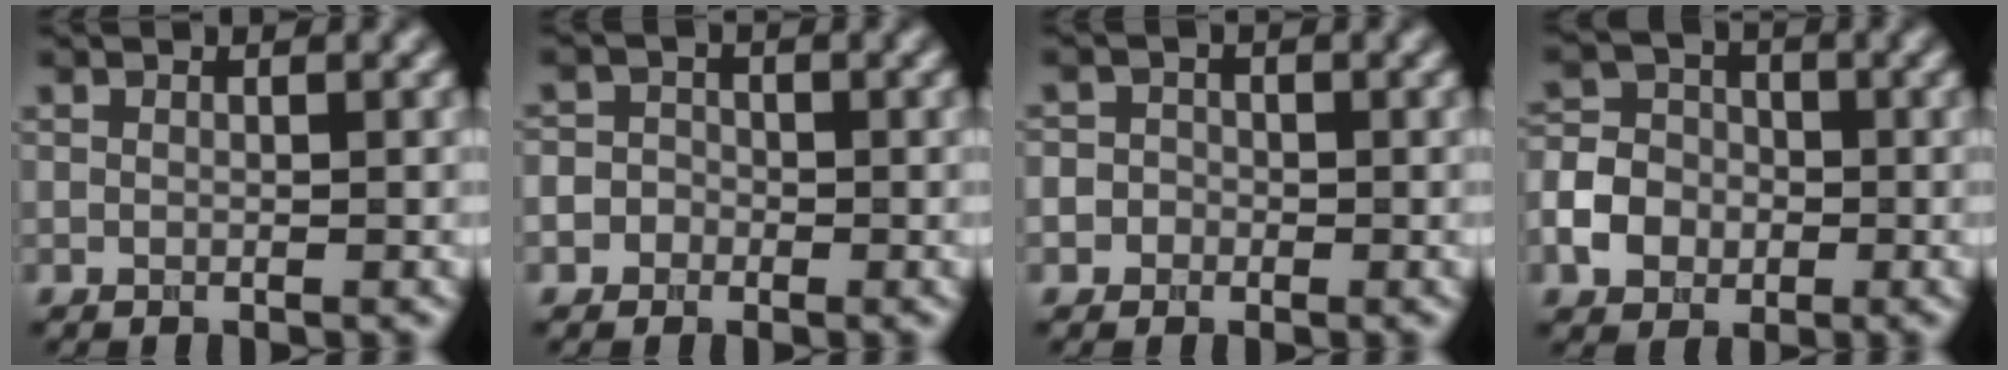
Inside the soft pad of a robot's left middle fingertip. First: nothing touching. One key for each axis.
{"total": 3.3, "fx": -1.2, "fy": 3.0, "fz": 0.7, "tx": 0.020, "ty": 0.012, "tz": -0.045}
{"total": 2.6, "fx": -0.6, "fy": 2.4, "fz": 0.6, "tx": 0.019, "ty": 0.015, "tz": -0.036}
{"total": 4.6, "fx": -1.5, "fy": 3.8, "fz": 2.1, "tx": -0.042, "ty": 0.005, "tz": -0.037}